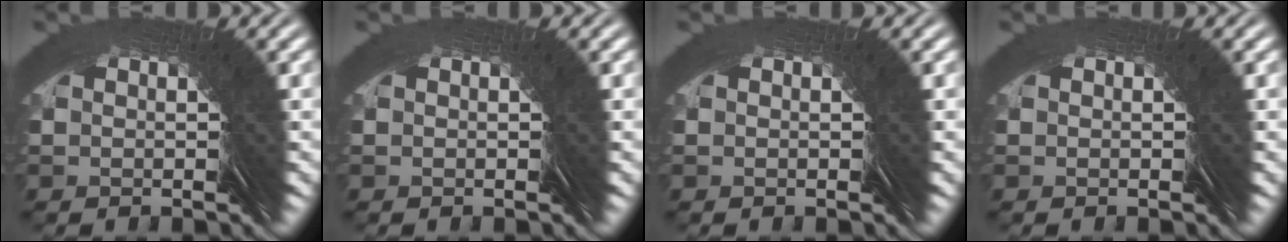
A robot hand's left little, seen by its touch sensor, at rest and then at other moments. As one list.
[{"total": 0.0}, {"total": 0.0}, {"total": 0.0}]